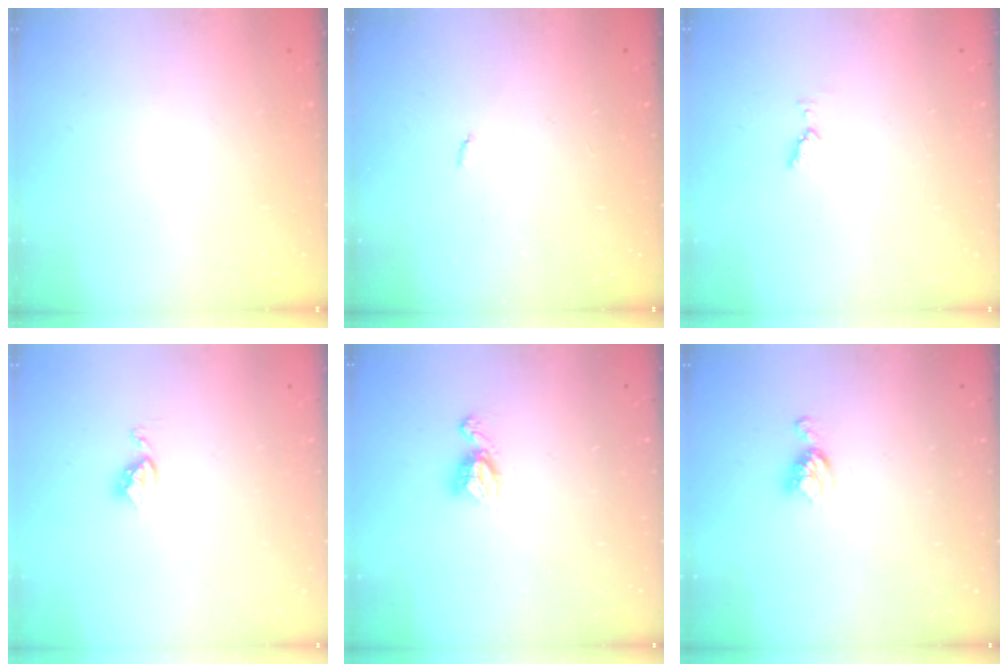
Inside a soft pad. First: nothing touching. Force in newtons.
{"total": 2.1, "press": 2.1, "slide": 0.4}
{"total": 3.3, "press": 3.2, "slide": 0.7}
{"total": 3.7, "press": 3.7, "slide": 0.5}
{"total": 6.7, "press": 6.7, "slide": 0.4}
{"total": 5.5, "press": 5.5, "slide": 0.1}